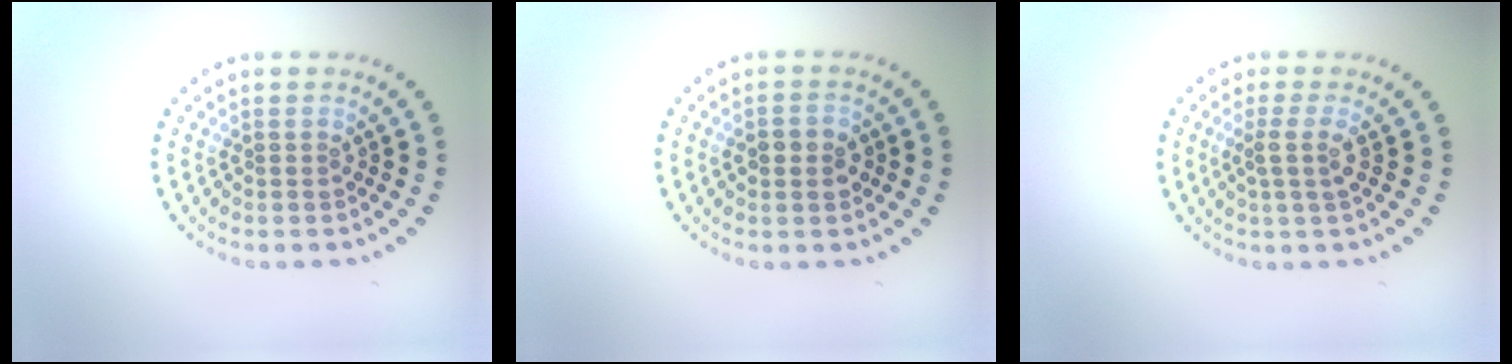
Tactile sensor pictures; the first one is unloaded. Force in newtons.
{"total": 2.0, "press": 2.0, "slide": 0.3}
{"total": 1.9, "press": 1.4, "slide": 1.3}